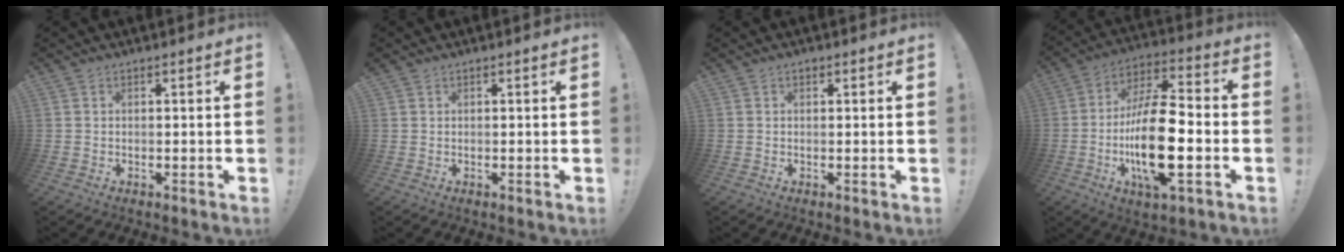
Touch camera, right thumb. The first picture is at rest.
{"total": 0.5, "force": [0.4, 0.3, 0.1], "torque": [0.004, -0.002, 0.008]}
{"total": 0.7, "force": [0.4, 0.5, 0.2], "torque": [-0.004, 0.000, 0.008]}
{"total": 20.7, "force": [-4.2, 7.5, 18.8], "torque": [-0.360, 0.004, -0.072]}